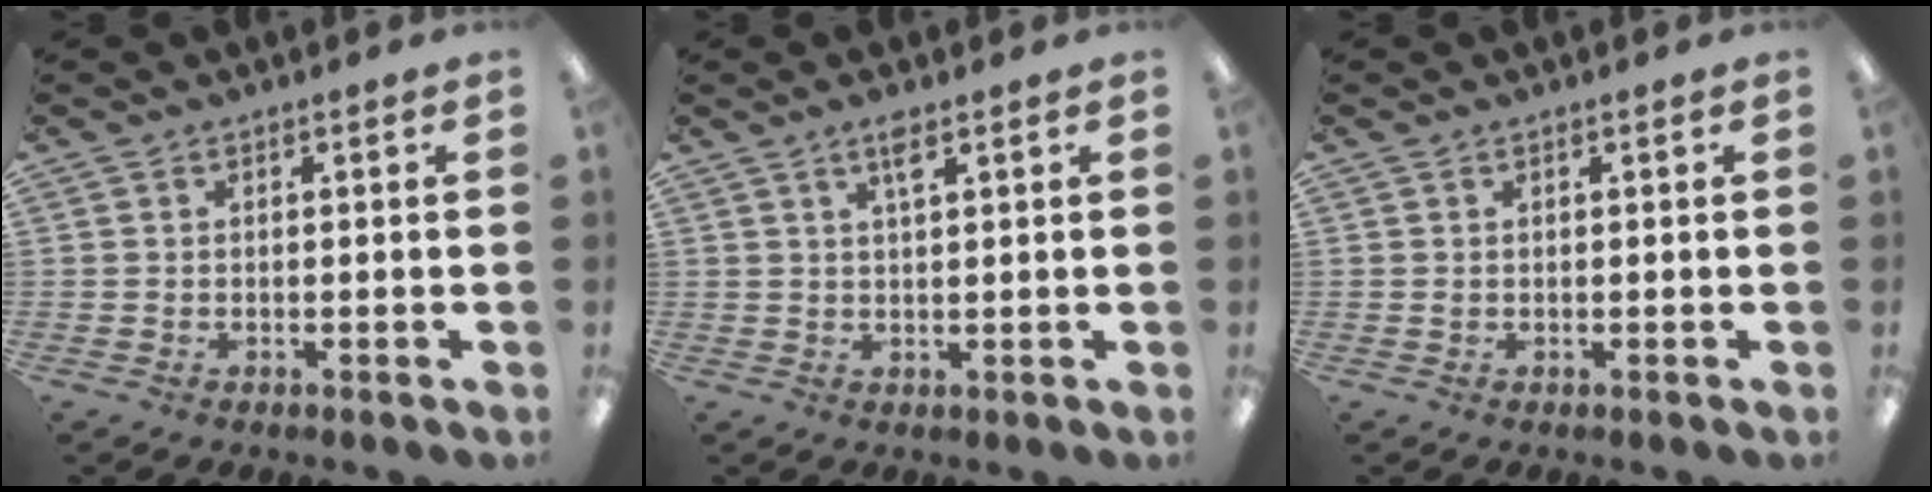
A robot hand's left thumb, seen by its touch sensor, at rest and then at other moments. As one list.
[{"total": 3.3, "force": [2.3, 0.6, 2.4], "torque": [-0.046, 0.001, 0.037]}, {"total": 0.7, "force": [0.3, 0.3, 0.5], "torque": [-0.011, 0.003, 0.004]}]